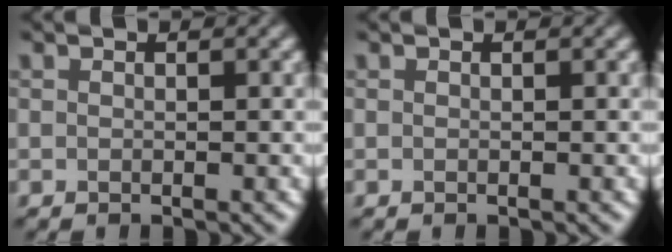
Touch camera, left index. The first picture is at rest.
{"total": 0.0}